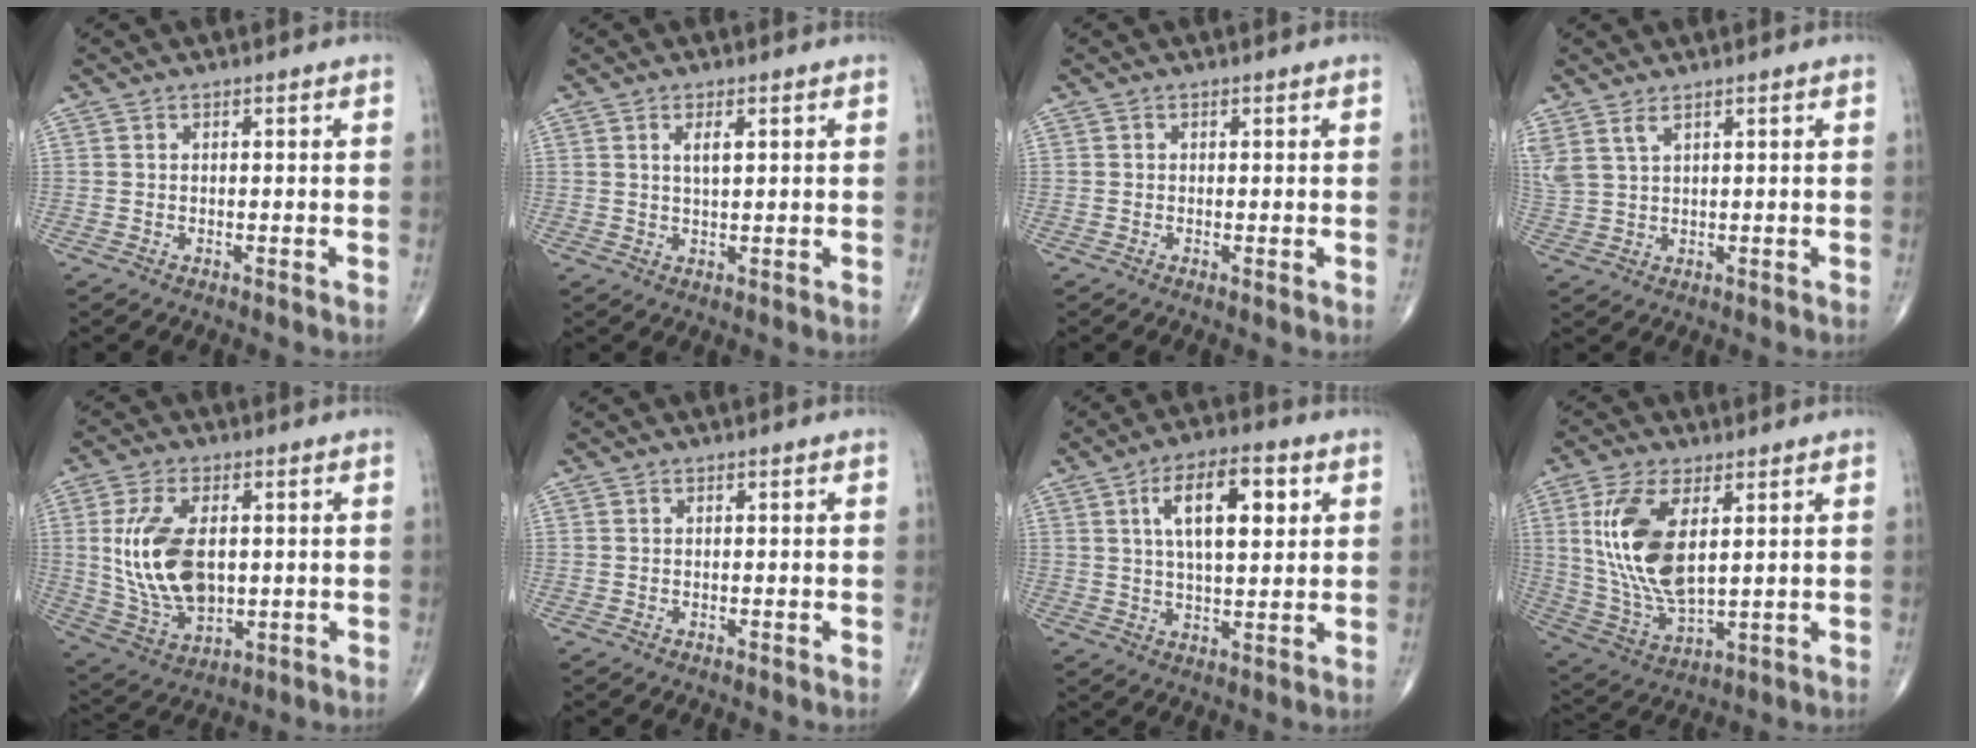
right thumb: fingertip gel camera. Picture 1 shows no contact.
{"total": 2.9, "force": [1.1, 0.9, 2.5], "torque": [-0.047, -0.006, 0.020]}
{"total": 0.6, "force": [-0.1, 0.2, 0.6], "torque": [-0.014, -0.003, -0.004]}
{"total": 4.7, "force": [3.0, 1.7, 3.1], "torque": [-0.078, -0.003, 0.071]}
{"total": 15.3, "force": [1.5, 8.7, 12.5], "torque": [-0.240, -0.011, 0.040]}
{"total": 0.0}
{"total": 12.4, "force": [4.0, 5.2, 10.5], "torque": [-0.160, -0.003, 0.065]}
{"total": 15.7, "force": [3.8, 7.3, 13.4], "torque": [-0.278, -0.019, 0.086]}